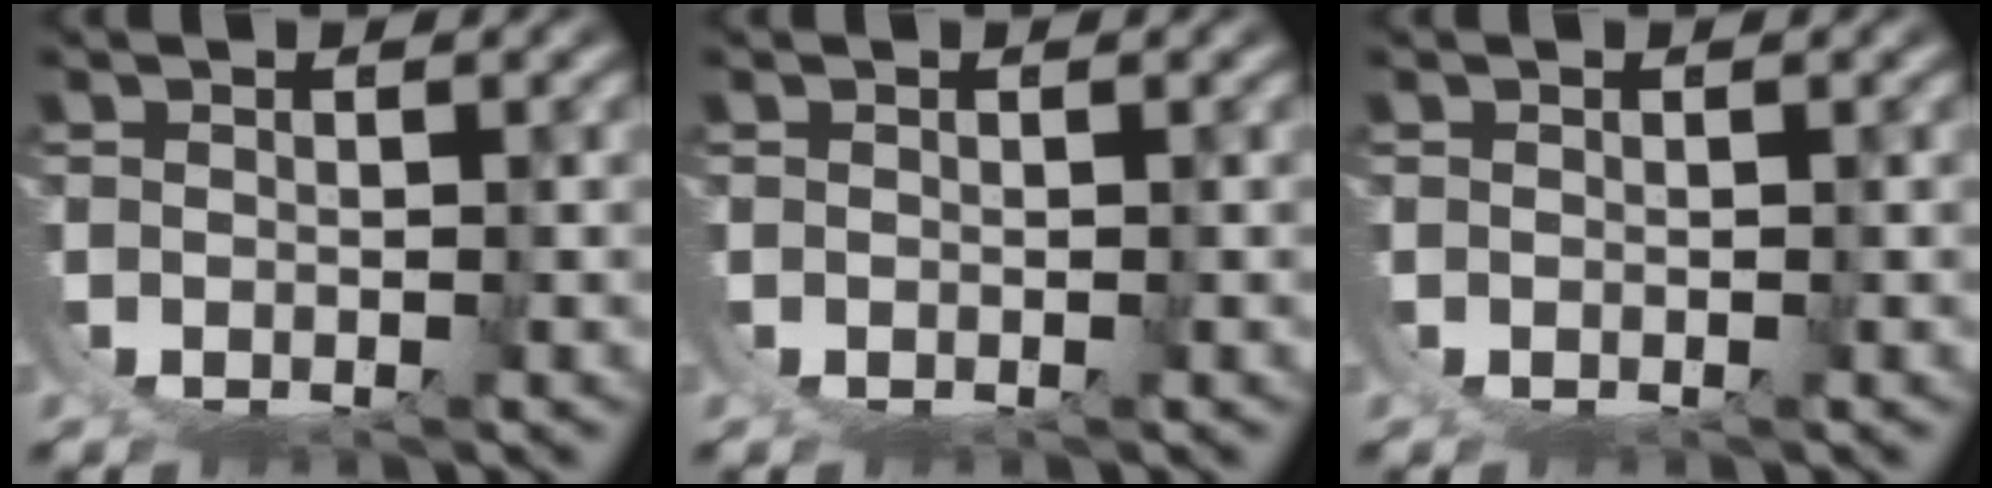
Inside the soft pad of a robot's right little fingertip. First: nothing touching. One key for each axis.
{"total": 0.0}
{"total": 0.0}